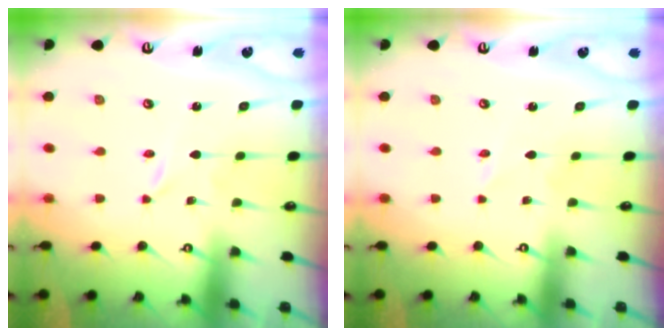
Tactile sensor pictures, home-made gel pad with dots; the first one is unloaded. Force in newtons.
{"total": 2.2, "press": 2.1, "slide": 0.3}